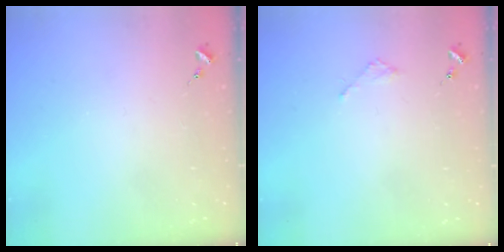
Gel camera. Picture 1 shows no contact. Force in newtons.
{"total": 2.1, "press": 2.1, "slide": 0.2}